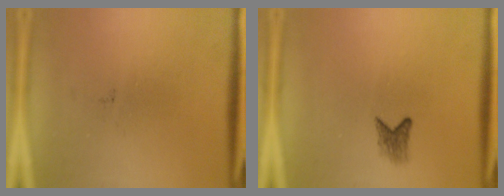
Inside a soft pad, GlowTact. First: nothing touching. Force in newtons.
{"total": 1.8}